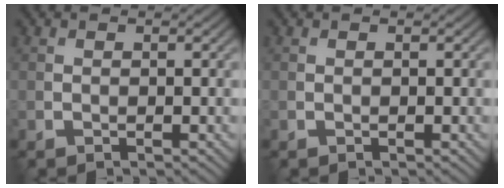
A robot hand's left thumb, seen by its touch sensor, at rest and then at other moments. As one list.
[{"total": 0.0}]